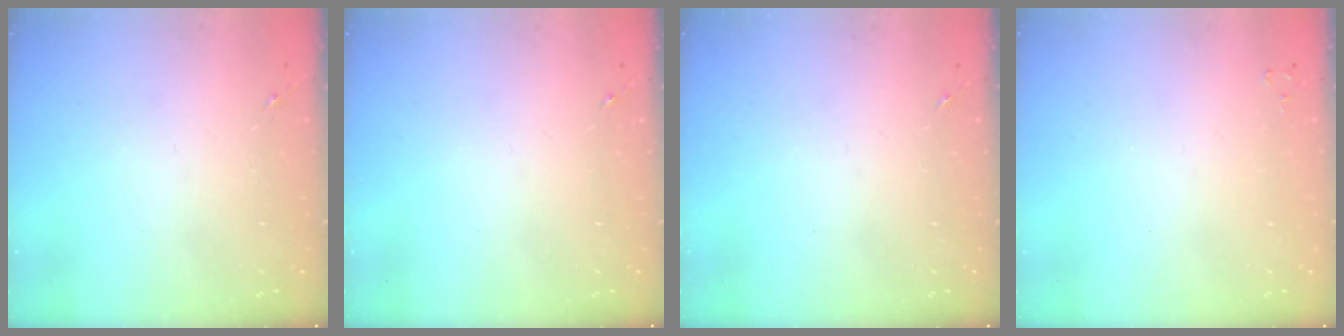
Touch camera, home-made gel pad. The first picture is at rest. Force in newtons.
{"total": 0.0}
{"total": 0.0}
{"total": 2.0, "press": 2.0, "slide": 0.3}